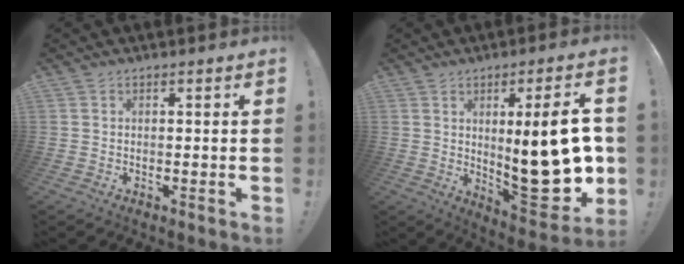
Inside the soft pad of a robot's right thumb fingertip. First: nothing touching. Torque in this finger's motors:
{"motor_torque": [0.47, 0.48, 0.24, 0.04, 0.21]}